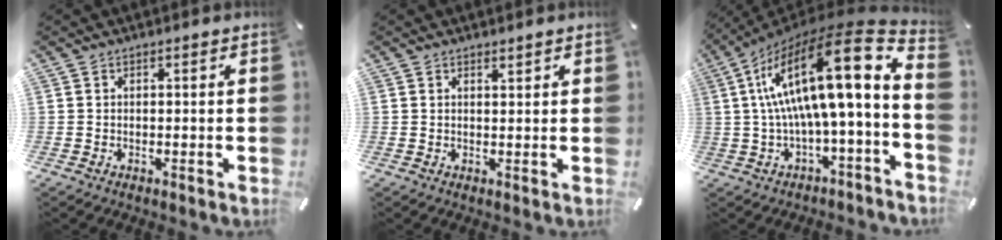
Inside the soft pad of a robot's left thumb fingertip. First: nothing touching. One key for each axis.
{"total": 1.1, "fx": 1.0, "fy": 0.4, "fz": 0.3, "tx": 0.000, "ty": -0.005, "tz": 0.018}
{"total": 21.0, "fx": 4.6, "fy": 5.3, "fz": 19.8, "tx": -0.345, "ty": -0.043, "tz": 0.070}